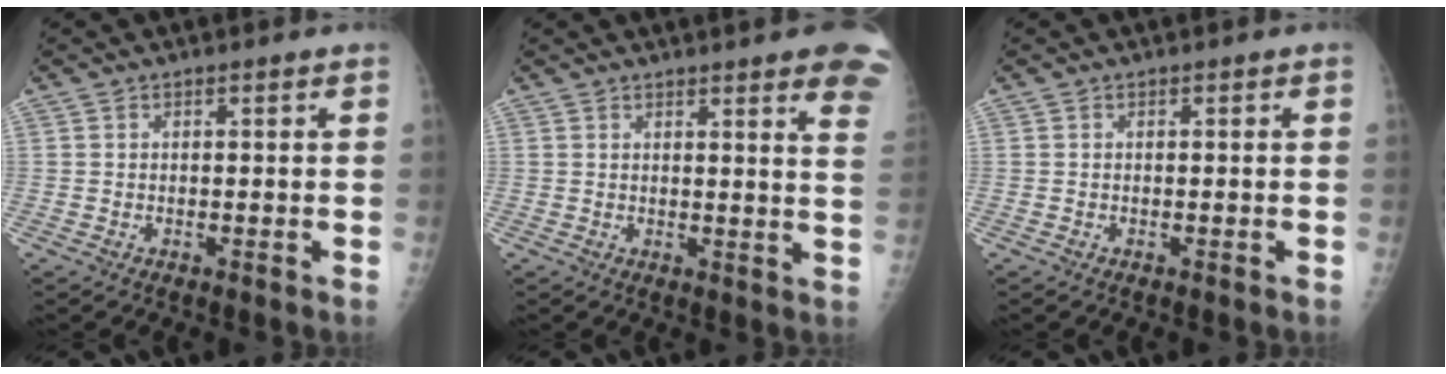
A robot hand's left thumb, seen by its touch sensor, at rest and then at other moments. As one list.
[{"total": 12.5, "force": [8.8, 1.5, 8.8], "torque": [-0.084, -0.032, 0.081]}, {"total": 0.0}]